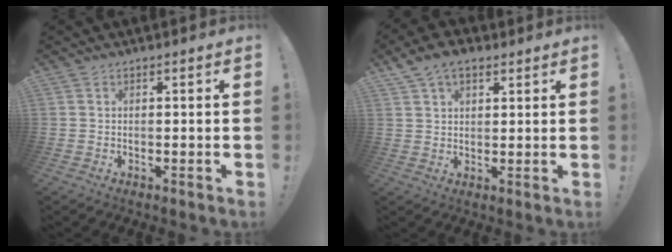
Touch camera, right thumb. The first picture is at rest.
{"total": 7.1, "force": [4.3, 4.1, 3.9], "torque": [-0.059, -0.014, 0.082]}